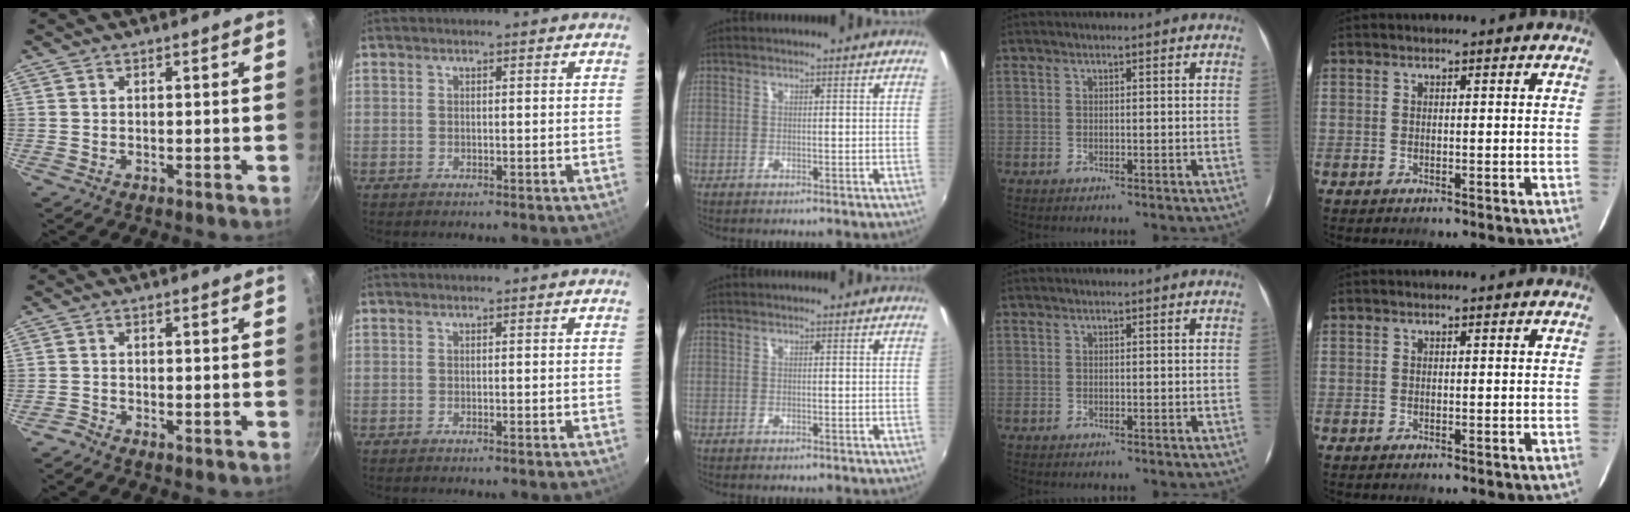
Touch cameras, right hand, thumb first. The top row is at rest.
{"thumb": {"total": 1.4, "force": [-1.3, 0.4, 0.5], "torque": [-0.019, 0.010, -0.025]}, "index": {"total": 0.5, "force": [-0.5, -0.1, 0.2], "torque": [-0.002, 0.002, -0.009]}}